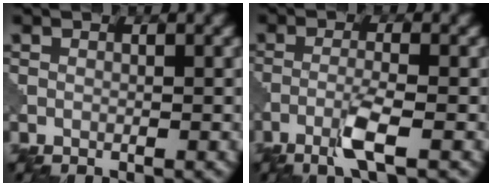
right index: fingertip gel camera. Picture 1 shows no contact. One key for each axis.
{"total": 3.1, "fx": -1.7, "fy": 0.1, "fz": 2.6, "tx": -0.053, "ty": 0.005, "tz": -0.043}